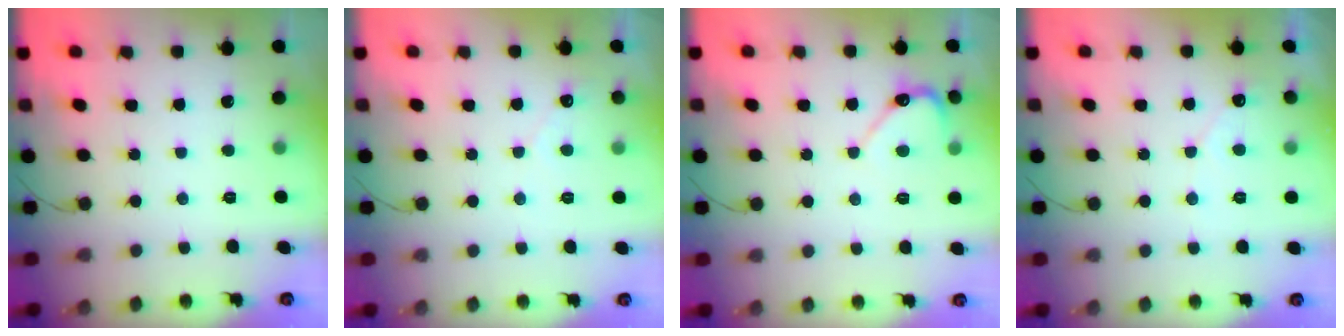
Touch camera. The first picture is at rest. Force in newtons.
{"total": 2.3, "press": 2.3, "slide": 0.1}
{"total": 6.0, "press": 6.0, "slide": 0.4}
{"total": 3.0, "press": 3.0, "slide": 0.1}